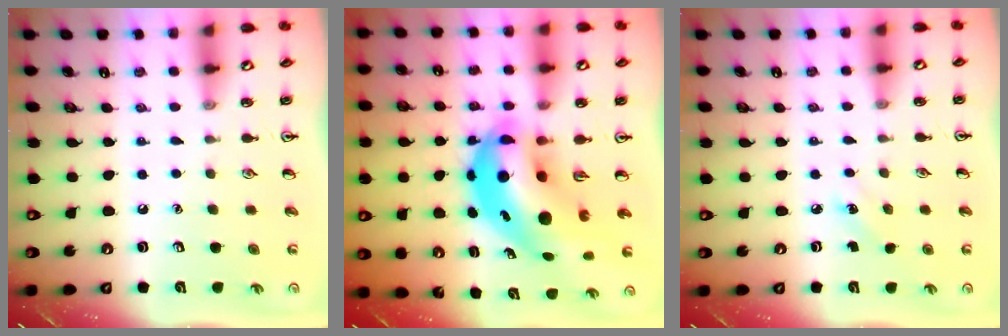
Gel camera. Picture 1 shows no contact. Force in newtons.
{"total": 13.8, "press": 13.2, "slide": 3.9}
{"total": 3.1, "press": 2.9, "slide": 1.1}